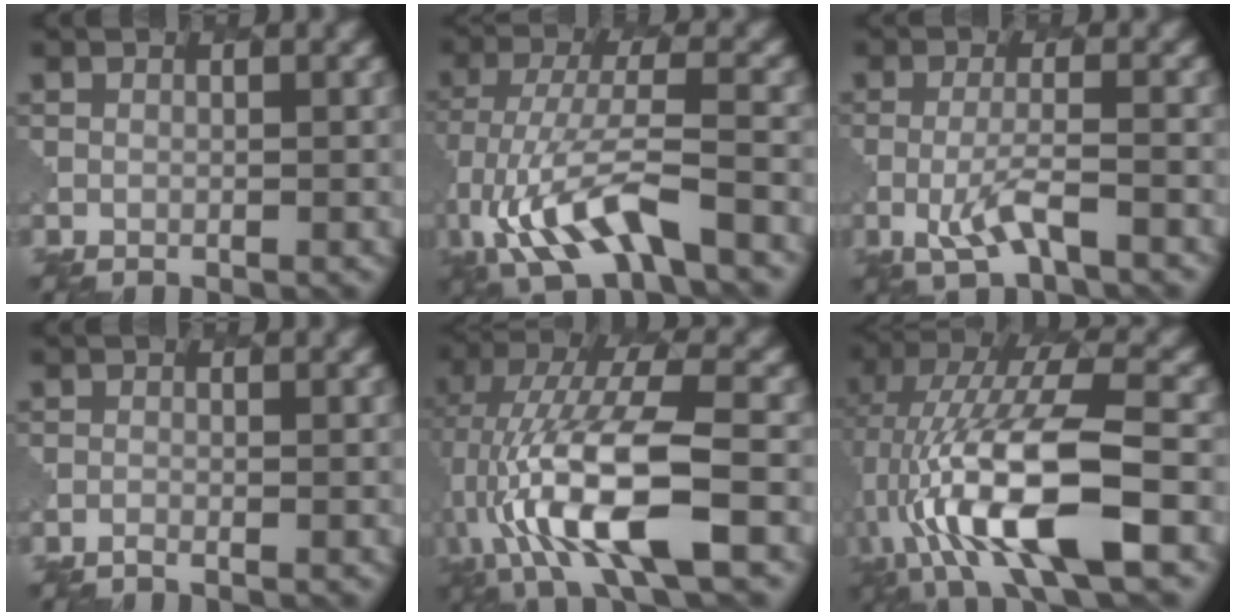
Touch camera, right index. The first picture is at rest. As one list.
[{"total": 8.8, "force": [-4.2, 2.9, 7.2], "torque": [-0.146, -0.002, -0.079]}, {"total": 3.4, "force": [-1.3, 0.9, 3.0], "torque": [-0.066, -0.006, -0.028]}, {"total": 0.6, "force": [-0.6, 0.1, 0.0], "torque": [0.002, -0.003, -0.016]}, {"total": 11.3, "force": [-3.3, 3.5, 10.2], "torque": [-0.199, 0.012, -0.058]}, {"total": 12.4, "force": [-3.8, 3.7, 11.2], "torque": [-0.212, 0.015, -0.063]}]